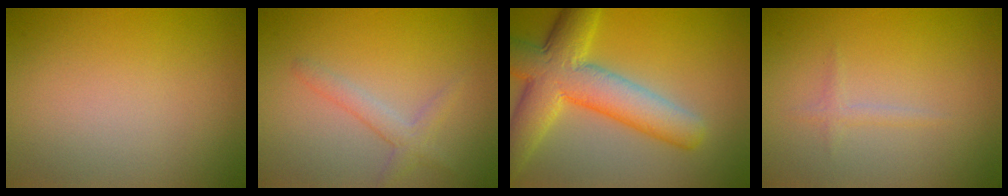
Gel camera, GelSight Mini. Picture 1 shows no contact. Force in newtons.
{"total": 2.0, "press": 2.0, "slide": 0.1}
{"total": 8.9, "press": 8.9, "slide": 0.0}
{"total": 0.8, "press": 0.8, "slide": 0.1}